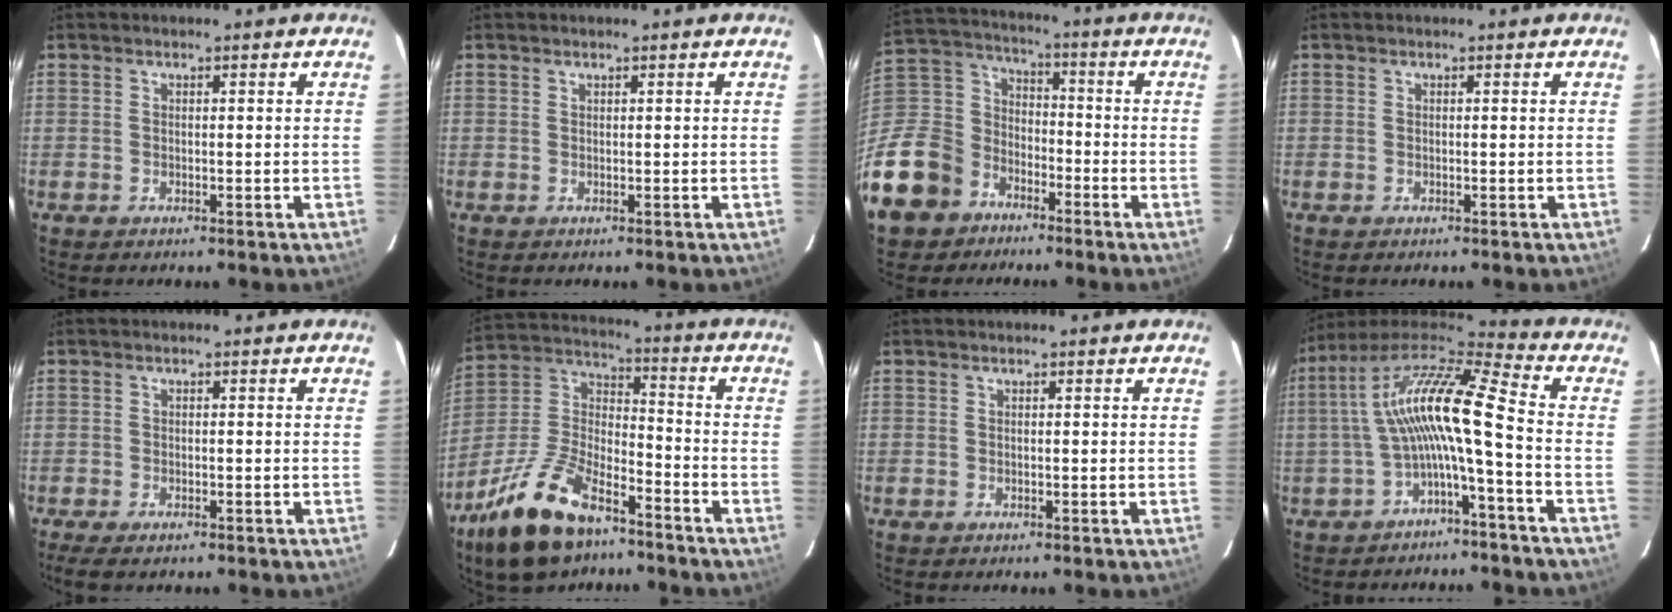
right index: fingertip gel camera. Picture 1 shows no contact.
{"total": 0.0}
{"total": 17.3, "force": [-10.1, 13.1, 5.2], "torque": [-0.167, 0.040, -0.171]}
{"total": 0.0}
{"total": 4.0, "force": [-2.9, 1.3, 2.3], "torque": [-0.055, -0.016, -0.051]}
{"total": 19.3, "force": [-12.6, 8.5, 11.8], "torque": [-0.249, 0.003, -0.231]}
{"total": 0.0}
{"total": 13.5, "force": [-1.8, 1.1, 13.3], "torque": [-0.260, 0.020, -0.040]}